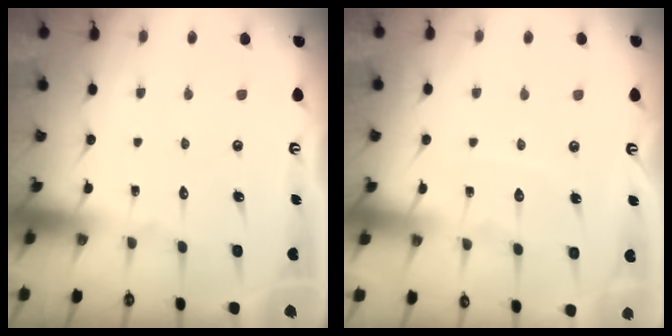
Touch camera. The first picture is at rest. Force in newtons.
{"total": 4.5, "press": 4.5, "slide": 0.6}